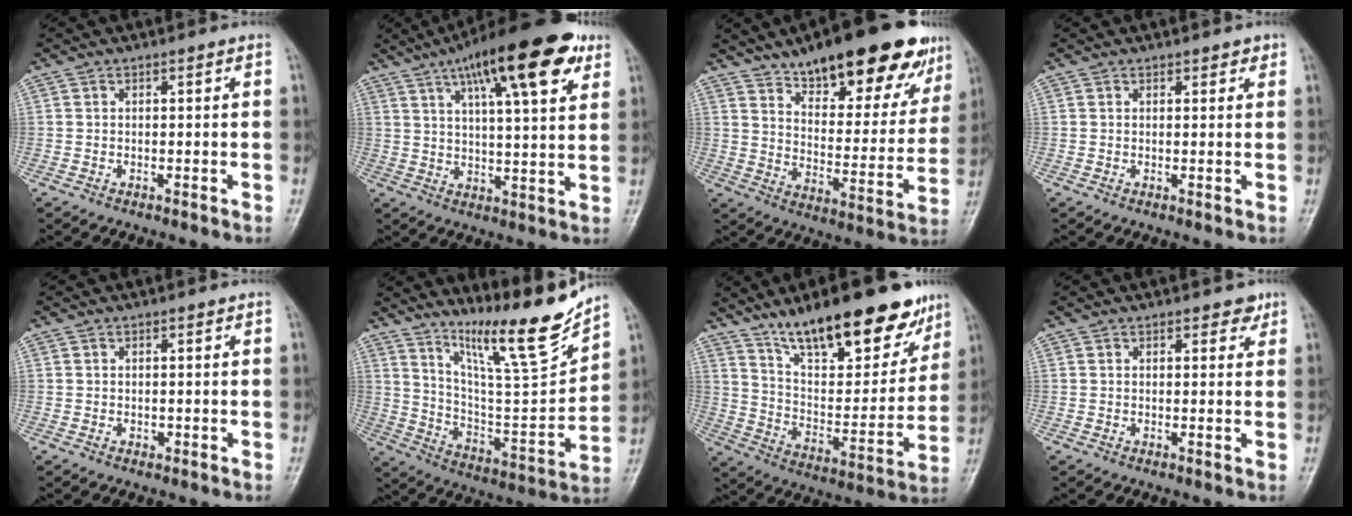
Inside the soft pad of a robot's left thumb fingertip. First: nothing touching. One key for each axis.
{"total": 19.3, "fx": 10.3, "fy": 5.3, "fz": 15.4, "tx": -0.219, "ty": -0.015, "tz": 0.154}
{"total": 25.3, "fx": 17.0, "fy": 9.4, "fz": 16.3, "tx": -0.186, "ty": -0.053, "tz": 0.248}
{"total": 1.4, "fx": 1.1, "fy": 0.7, "fz": 0.6, "tx": 0.004, "ty": -0.005, "tz": 0.009}
{"total": 0.6, "fx": 0.1, "fy": 0.5, "fz": 0.3, "tx": 0.000, "ty": 0.000, "tz": 0.001}
{"total": 18.3, "fx": 14.4, "fy": 1.6, "fz": 11.2, "tx": -0.150, "ty": -0.098, "tz": 0.253}
{"total": 23.7, "fx": 16.4, "fy": 8.0, "fz": 15.1, "tx": -0.184, "ty": -0.067, "tz": 0.268}
{"total": 2.3, "fx": 1.6, "fy": 1.2, "fz": 1.0, "tx": 0.005, "ty": -0.007, "tz": 0.017}